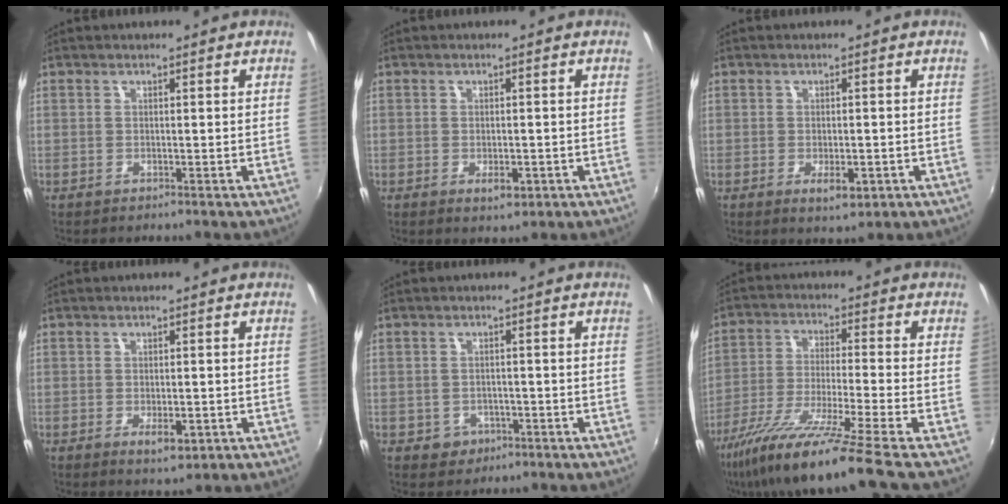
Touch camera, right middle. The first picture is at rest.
{"total": 2.8, "force": [-1.1, 1.4, 2.2], "torque": [-0.040, -0.006, -0.012]}
{"total": 3.6, "force": [-1.3, 1.7, 2.9], "torque": [-0.053, -0.009, -0.017]}
{"total": 3.5, "force": [-1.2, 1.7, 2.8], "torque": [-0.051, -0.009, -0.015]}
{"total": 3.7, "force": [-1.5, 3.2, 1.0], "torque": [-0.030, 0.003, -0.014]}
{"total": 18.6, "force": [-14.3, -1.5, 11.7], "torque": [-0.220, -0.054, -0.246]}